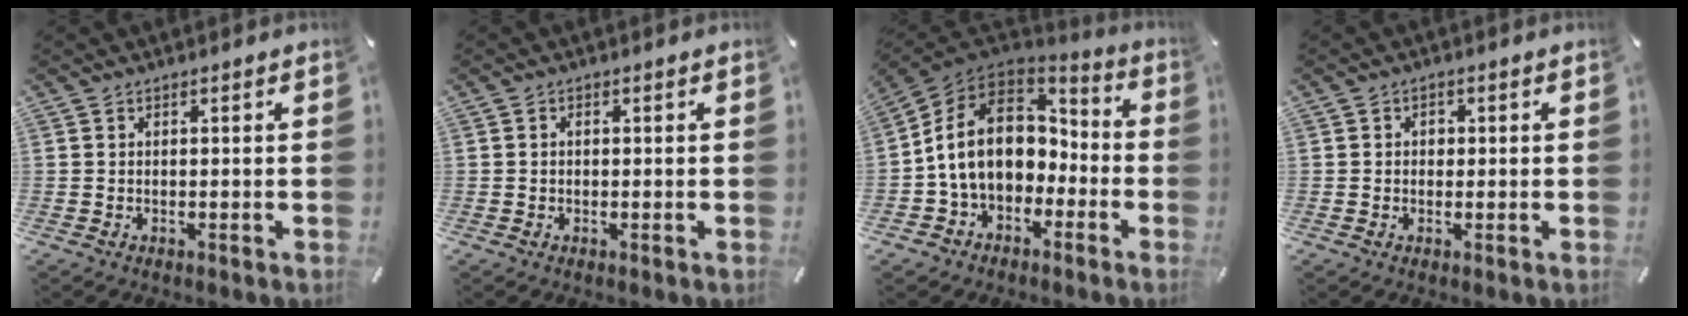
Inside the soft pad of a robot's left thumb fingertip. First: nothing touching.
{"total": 0.7, "force": [-0.1, 0.5, 0.5], "torque": [-0.009, 0.001, -0.003]}
{"total": 15.1, "force": [-0.7, 12.2, 8.9], "torque": [-0.180, 0.015, -0.010]}
{"total": 1.8, "force": [-0.1, 1.6, 0.9], "torque": [-0.011, 0.003, -0.008]}